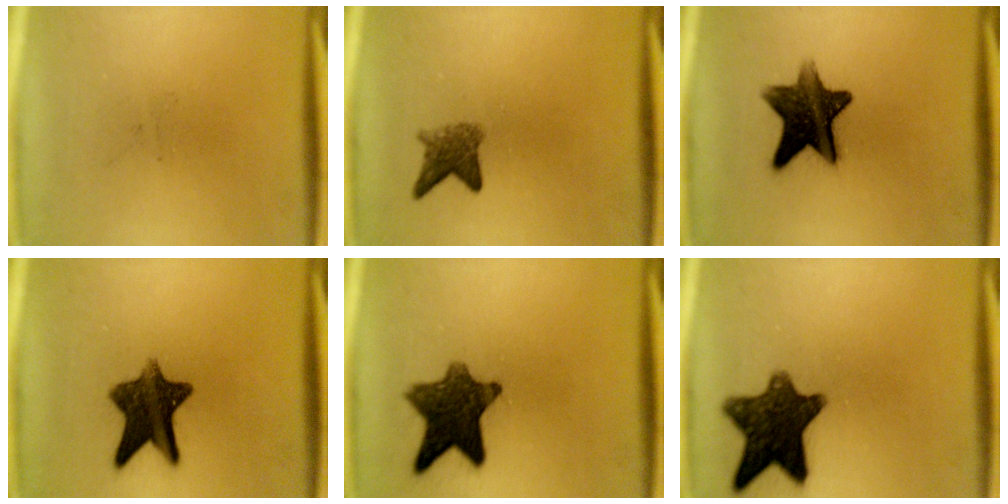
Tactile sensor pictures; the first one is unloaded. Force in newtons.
{"total": 3.2}
{"total": 11.6}
{"total": 10.6}
{"total": 10.7}
{"total": 12.0}